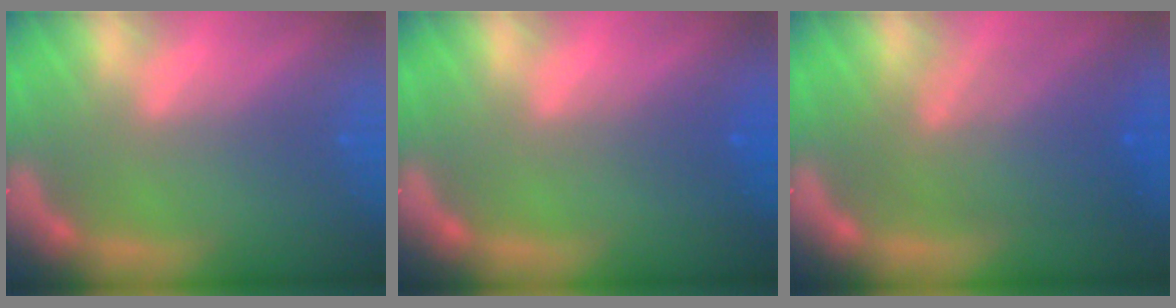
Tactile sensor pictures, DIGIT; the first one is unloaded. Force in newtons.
{"total": 1.5}
{"total": 7.5}